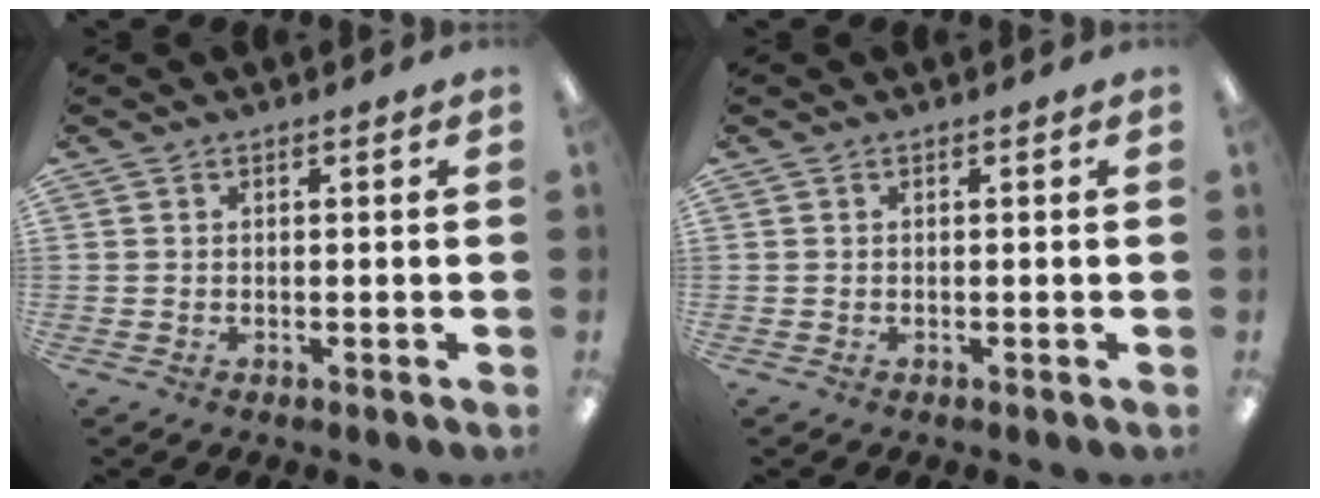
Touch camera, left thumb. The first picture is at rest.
{"total": 0.0}